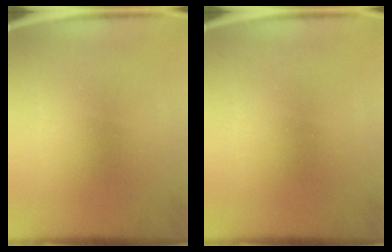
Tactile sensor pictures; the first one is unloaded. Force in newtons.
{"total": 0.0}